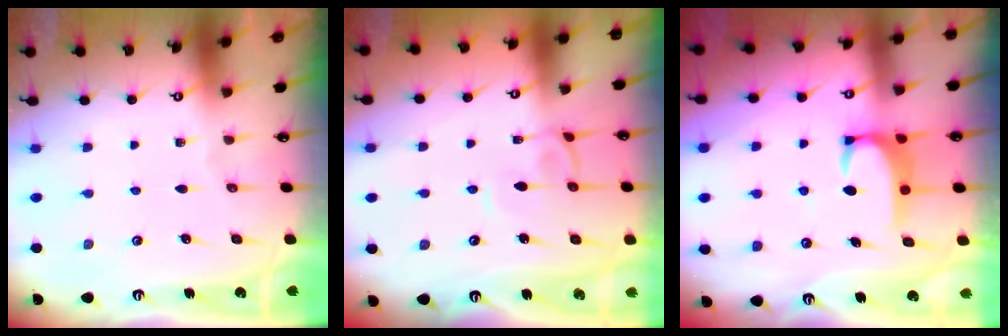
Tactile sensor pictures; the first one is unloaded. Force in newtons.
{"total": 2.1, "press": 2.0, "slide": 0.4}
{"total": 2.9, "press": 2.9, "slide": 0.3}